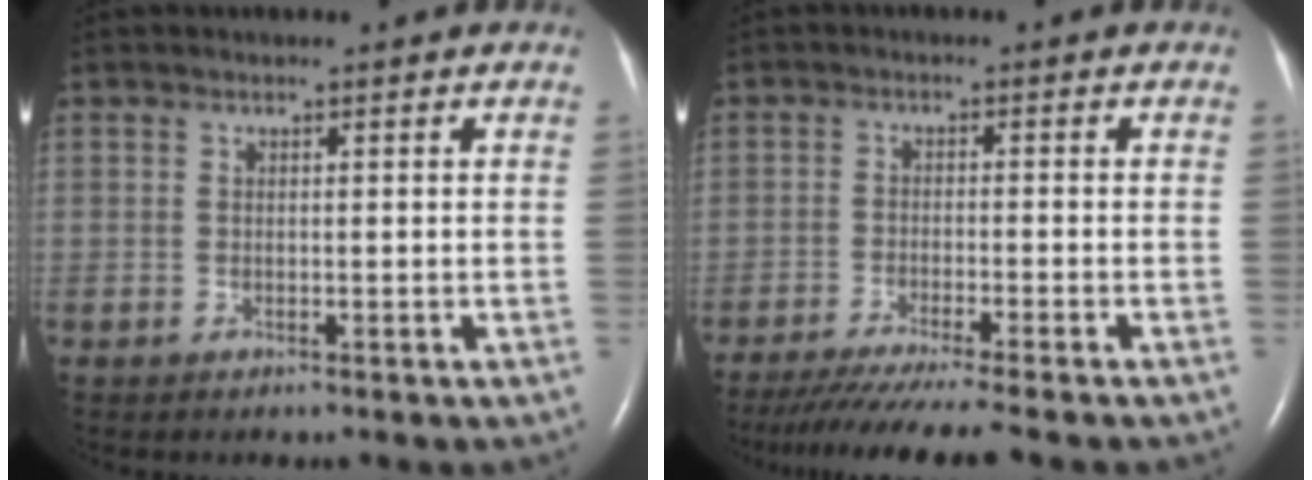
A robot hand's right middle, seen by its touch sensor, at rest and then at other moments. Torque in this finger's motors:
{"motor_torque": [0.87, -0.84, 0.21, 0.11]}